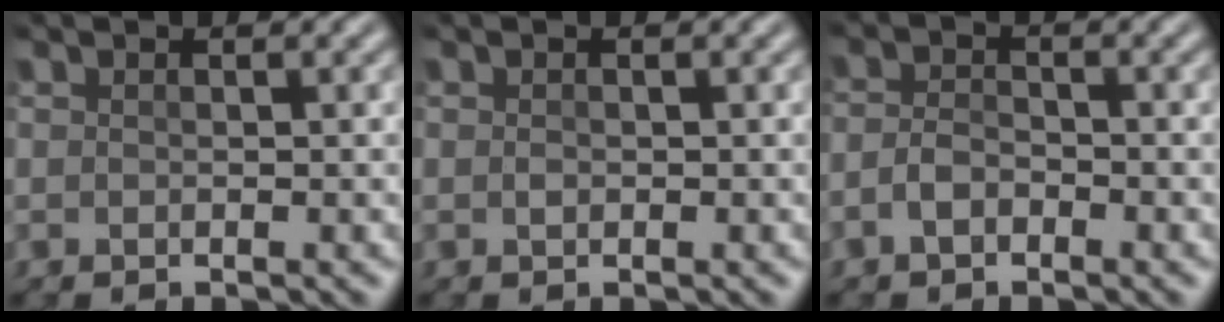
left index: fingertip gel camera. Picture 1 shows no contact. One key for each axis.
{"total": 0.5, "fx": 0.0, "fy": 0.3, "fz": 0.4, "tx": -0.006, "ty": 0.001, "tz": -0.001}
{"total": 1.9, "fx": -1.1, "fy": 0.9, "fz": 1.1, "tx": -0.027, "ty": 0.007, "tz": -0.028}